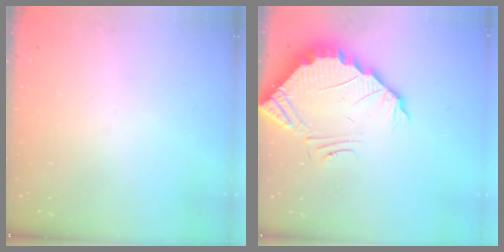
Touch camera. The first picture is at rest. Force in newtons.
{"total": 4.0, "press": 3.9, "slide": 0.3}